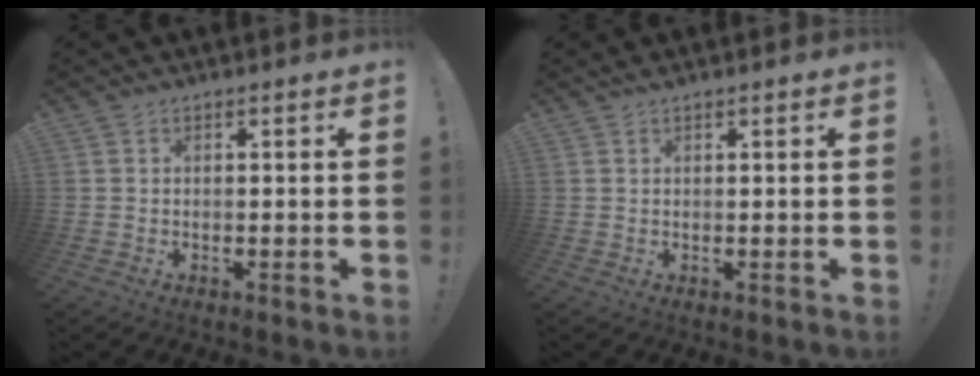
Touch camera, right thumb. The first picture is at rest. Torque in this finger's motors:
{"motor_torque": [-0.08, -0.11, 0.21, -0.28, 0.00]}